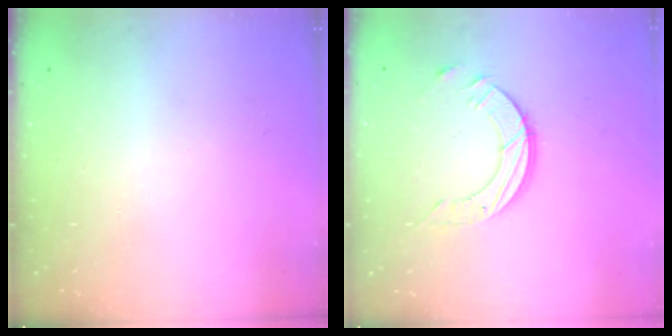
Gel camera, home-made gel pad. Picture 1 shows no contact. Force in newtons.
{"total": 9.0, "press": 9.0, "slide": 0.8}